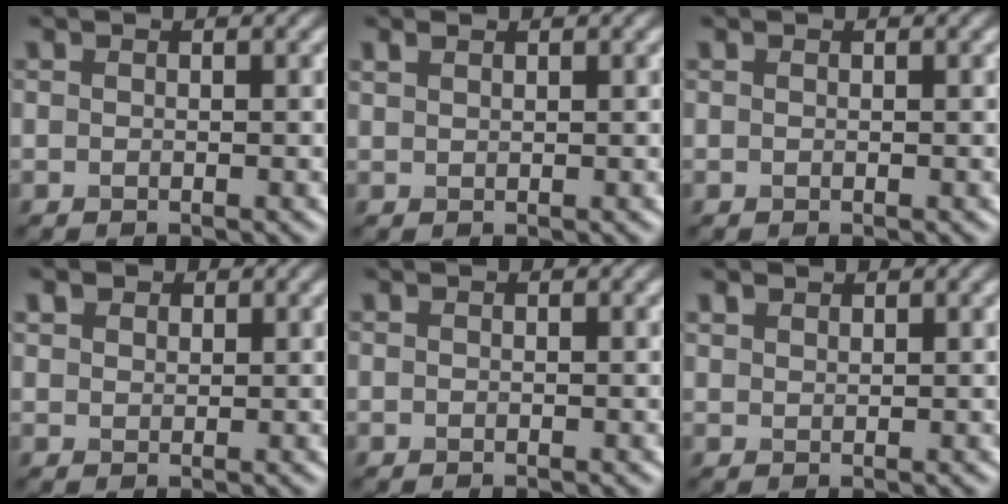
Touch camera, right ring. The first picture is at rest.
{"total": 0.9, "force": [0.8, 0.3, 0.3], "torque": [-0.009, 0.001, 0.018]}
{"total": 0.0}
{"total": 1.9, "force": [1.3, 1.2, 0.5], "torque": [-0.016, 0.000, 0.021]}
{"total": 0.0}
{"total": 1.1, "force": [1.0, 0.4, 0.1], "torque": [-0.005, 0.002, 0.023]}